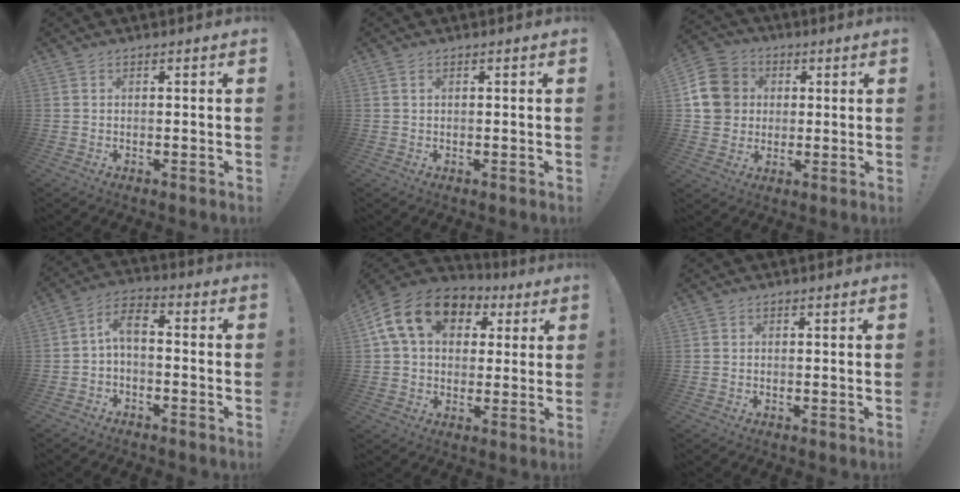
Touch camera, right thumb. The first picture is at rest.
{"total": 0.6, "force": [0.5, 0.1, 0.4], "torque": [-0.011, 0.002, 0.009]}
{"total": 13.4, "force": [2.5, 12.0, 5.4], "torque": [-0.078, 0.003, 0.055]}
{"total": 5.2, "force": [-1.1, 2.6, 4.3], "torque": [-0.093, 0.005, -0.018]}
{"total": 16.5, "force": [5.8, 11.6, 10.1], "torque": [-0.162, 0.001, 0.111]}
{"total": 0.6, "force": [0.4, 0.5, 0.0], "torque": [0.003, 0.000, 0.007]}